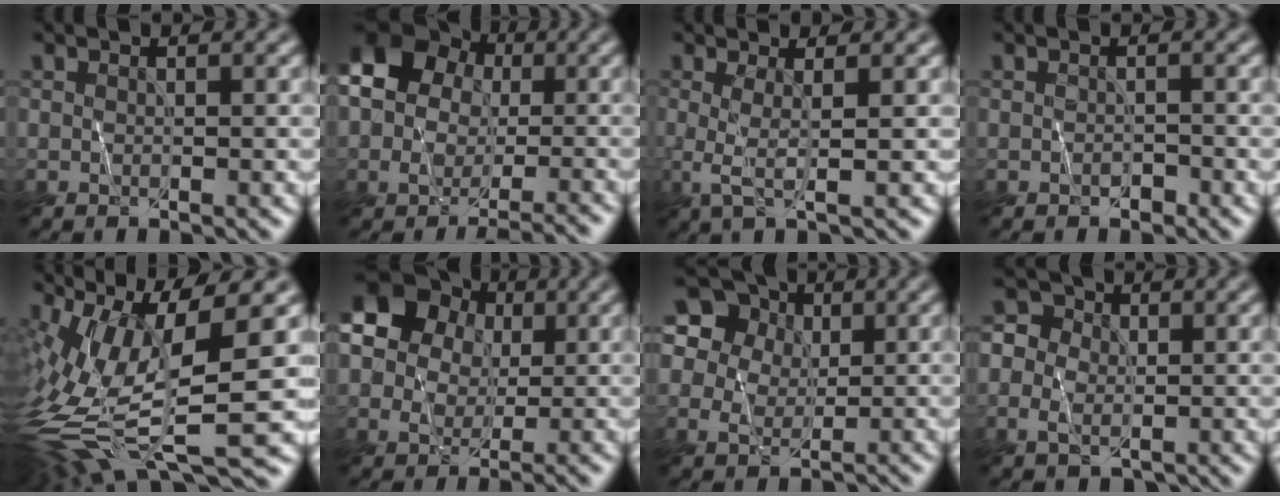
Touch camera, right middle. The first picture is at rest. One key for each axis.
{"total": 10.9, "fx": -1.7, "fy": 9.5, "fz": 5.1, "tx": -0.065, "ty": 0.029, "tz": -0.065}
{"total": 2.5, "fx": 0.3, "fy": 0.5, "fz": 2.4, "tx": -0.046, "ty": -0.003, "tz": 0.003}
{"total": 0.7, "fx": -0.4, "fy": 0.4, "fz": 0.4, "tx": -0.005, "ty": -0.002, "tz": -0.006}
{"total": 13.2, "fx": -2.0, "fy": 4.3, "fz": 12.4, "tx": -0.261, "ty": -0.007, "tz": -0.023}
{"total": 13.5, "fx": 2.4, "fy": 12.0, "fz": 5.8, "tx": -0.126, "ty": 0.056, "tz": 0.018}
{"total": 12.4, "fx": 5.3, "fy": 10.3, "fz": 4.7, "tx": -0.127, "ty": 0.054, "tz": 0.092}
{"total": 5.4, "fx": -1.0, "fy": 4.9, "fz": 2.1, "tx": -0.022, "ty": 0.024, "tz": -0.036}